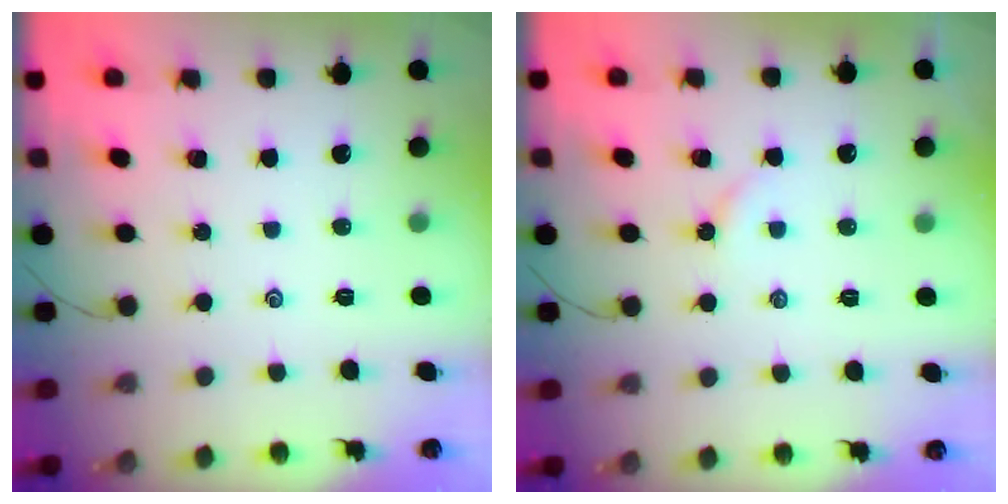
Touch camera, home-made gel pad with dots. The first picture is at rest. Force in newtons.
{"total": 2.2, "press": 2.2, "slide": 0.3}